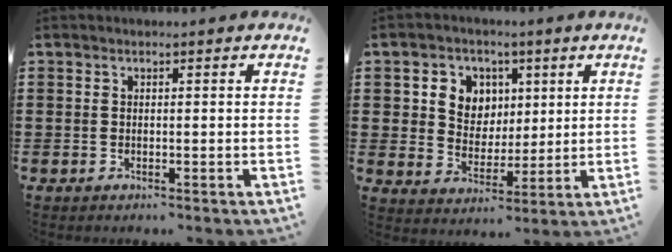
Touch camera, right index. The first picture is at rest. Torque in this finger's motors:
{"motor_torque": [0.31, -0.11, 0.38, 0.10]}